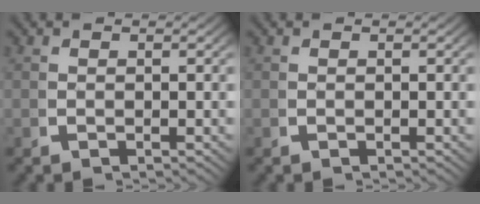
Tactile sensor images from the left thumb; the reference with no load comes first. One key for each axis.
{"total": 0.0}